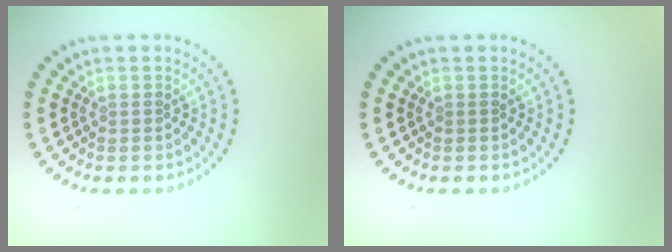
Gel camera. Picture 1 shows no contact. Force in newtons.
{"total": 0.0}